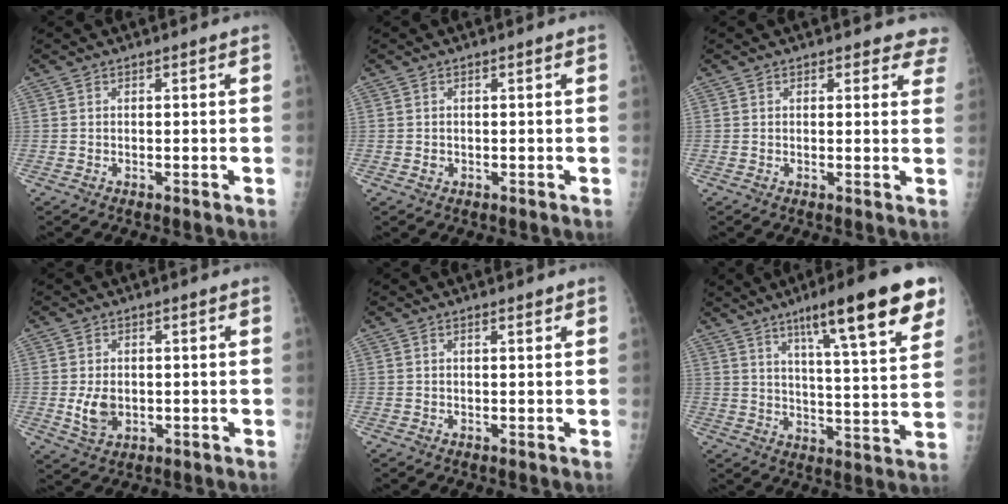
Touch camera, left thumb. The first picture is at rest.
{"total": 0.7, "force": [-0.1, 0.7, 0.3], "torque": [-0.003, 0.001, -0.001]}
{"total": 5.1, "force": [4.6, 2.2, 0.5], "torque": [0.042, -0.018, 0.027]}
{"total": 4.9, "force": [-0.3, 3.5, 3.4], "torque": [-0.051, -0.007, 0.004]}
{"total": 1.0, "force": [0.7, 0.3, 0.7], "torque": [-0.010, -0.002, 0.010]}
{"total": 20.0, "force": [11.5, 3.1, 16.0], "torque": [-0.211, -0.036, 0.172]}